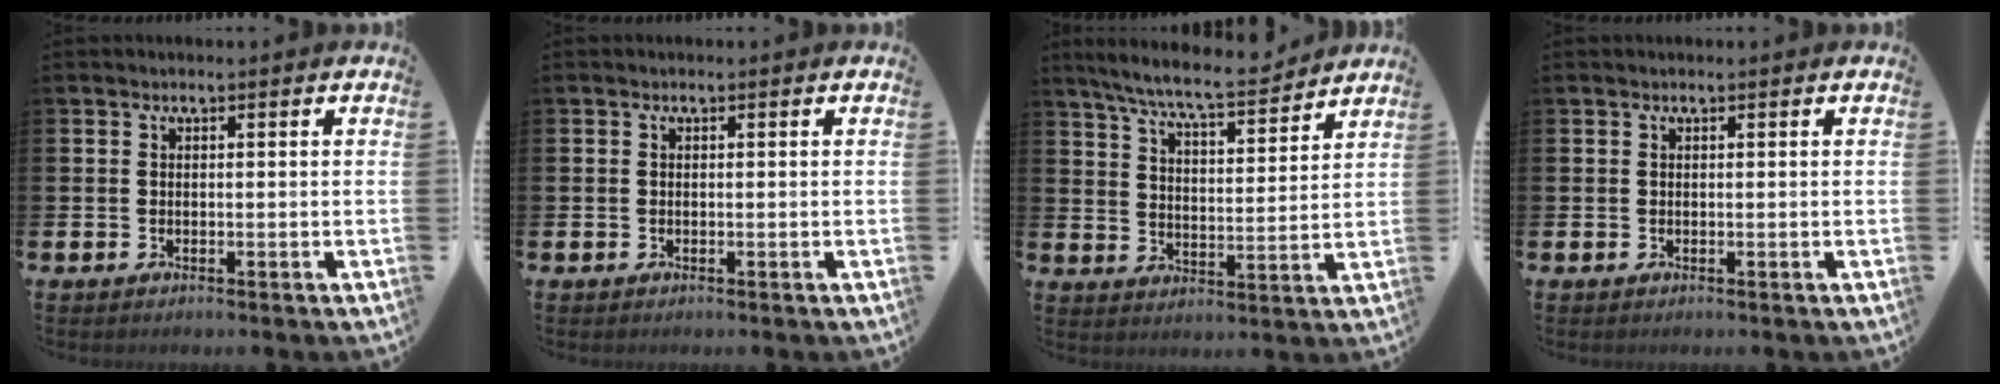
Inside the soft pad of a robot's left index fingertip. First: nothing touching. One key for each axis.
{"total": 0.0}
{"total": 8.1, "fx": 7.5, "fy": 0.7, "fz": 3.0, "tx": -0.090, "ty": -0.043, "tz": 0.133}
{"total": 0.0}